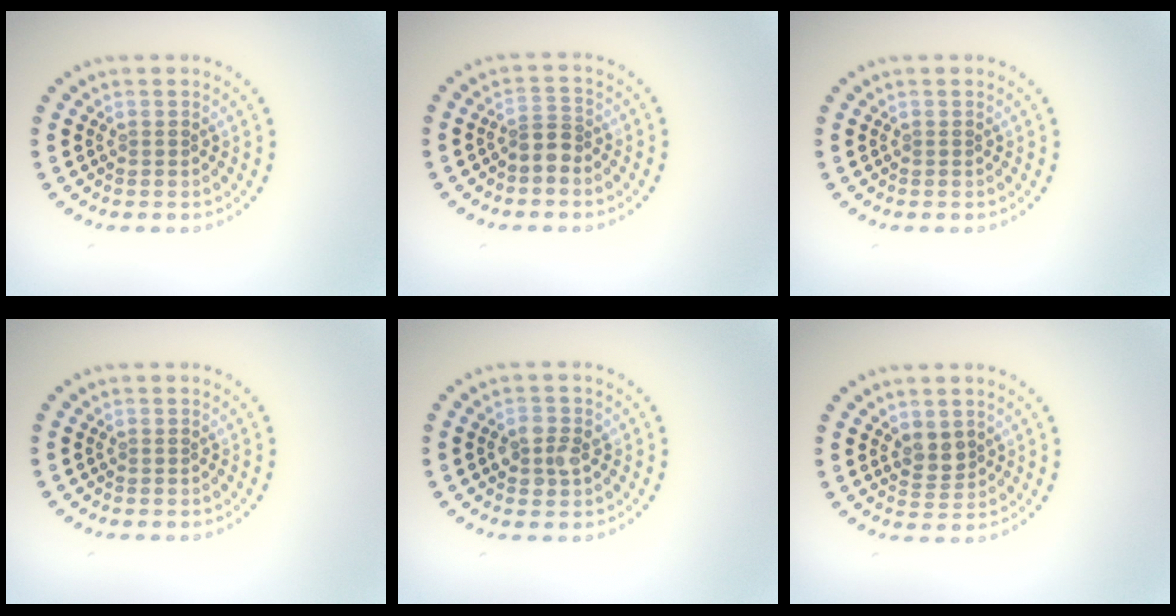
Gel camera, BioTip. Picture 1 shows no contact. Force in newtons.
{"total": 2.1, "press": 1.6, "slide": 1.3}
{"total": 0.0}
{"total": 0.0}
{"total": 2.3, "press": 2.2, "slide": 0.3}
{"total": 2.0, "press": 1.8, "slide": 0.8}